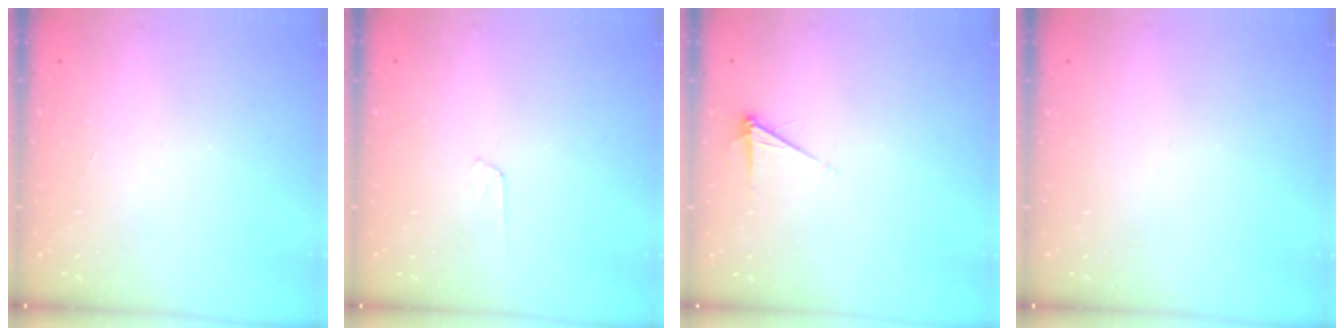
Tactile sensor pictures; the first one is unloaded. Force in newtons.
{"total": 3.5, "press": 3.4, "slide": 0.4}
{"total": 4.8, "press": 4.7, "slide": 0.6}
{"total": 0.0}